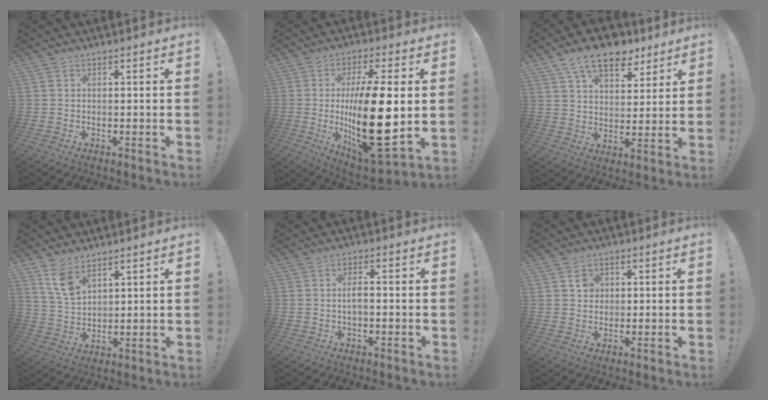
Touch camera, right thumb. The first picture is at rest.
{"total": 23.6, "force": [-0.2, 7.9, 22.2], "torque": [-0.400, -0.024, -0.005]}
{"total": 14.3, "force": [9.2, 7.5, 8.1], "torque": [-0.122, -0.046, 0.165]}
{"total": 7.7, "force": [5.3, 3.8, 4.2], "torque": [-0.073, -0.028, 0.100]}
{"total": 3.0, "force": [-0.7, 0.9, 2.8], "torque": [-0.062, 0.007, -0.015]}
{"total": 3.2, "force": [1.1, 2.8, 1.0], "torque": [-0.002, -0.005, 0.015]}